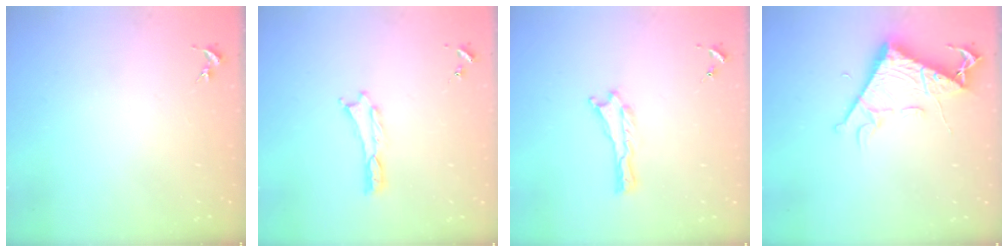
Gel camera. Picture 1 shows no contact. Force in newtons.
{"total": 0.0}
{"total": 0.0}
{"total": 7.9, "press": 7.9, "slide": 0.9}